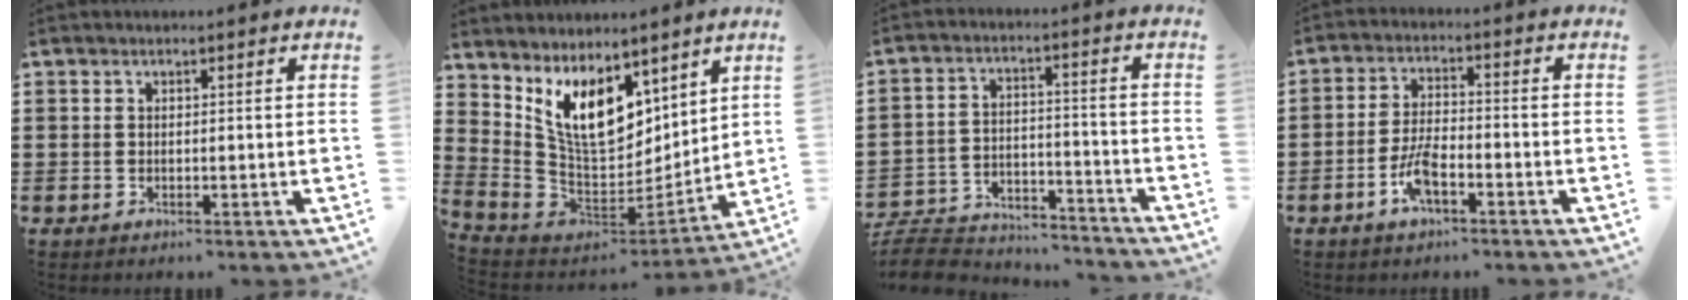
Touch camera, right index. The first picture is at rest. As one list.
[{"total": 11.8, "force": [6.0, 6.7, 7.6], "torque": [-0.171, -0.031, 0.120]}, {"total": 8.2, "force": [-7.8, 1.7, 1.8], "torque": [-0.044, 0.017, -0.155]}, {"total": 5.4, "force": [-2.8, 2.1, 4.1], "torque": [-0.101, 0.002, -0.060]}]